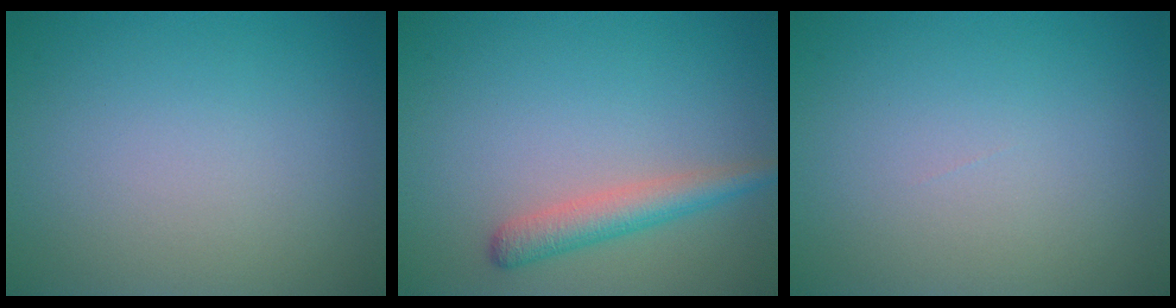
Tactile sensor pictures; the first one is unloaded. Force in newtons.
{"total": 2.8, "press": 2.8, "slide": 0.2}
{"total": 0.0}